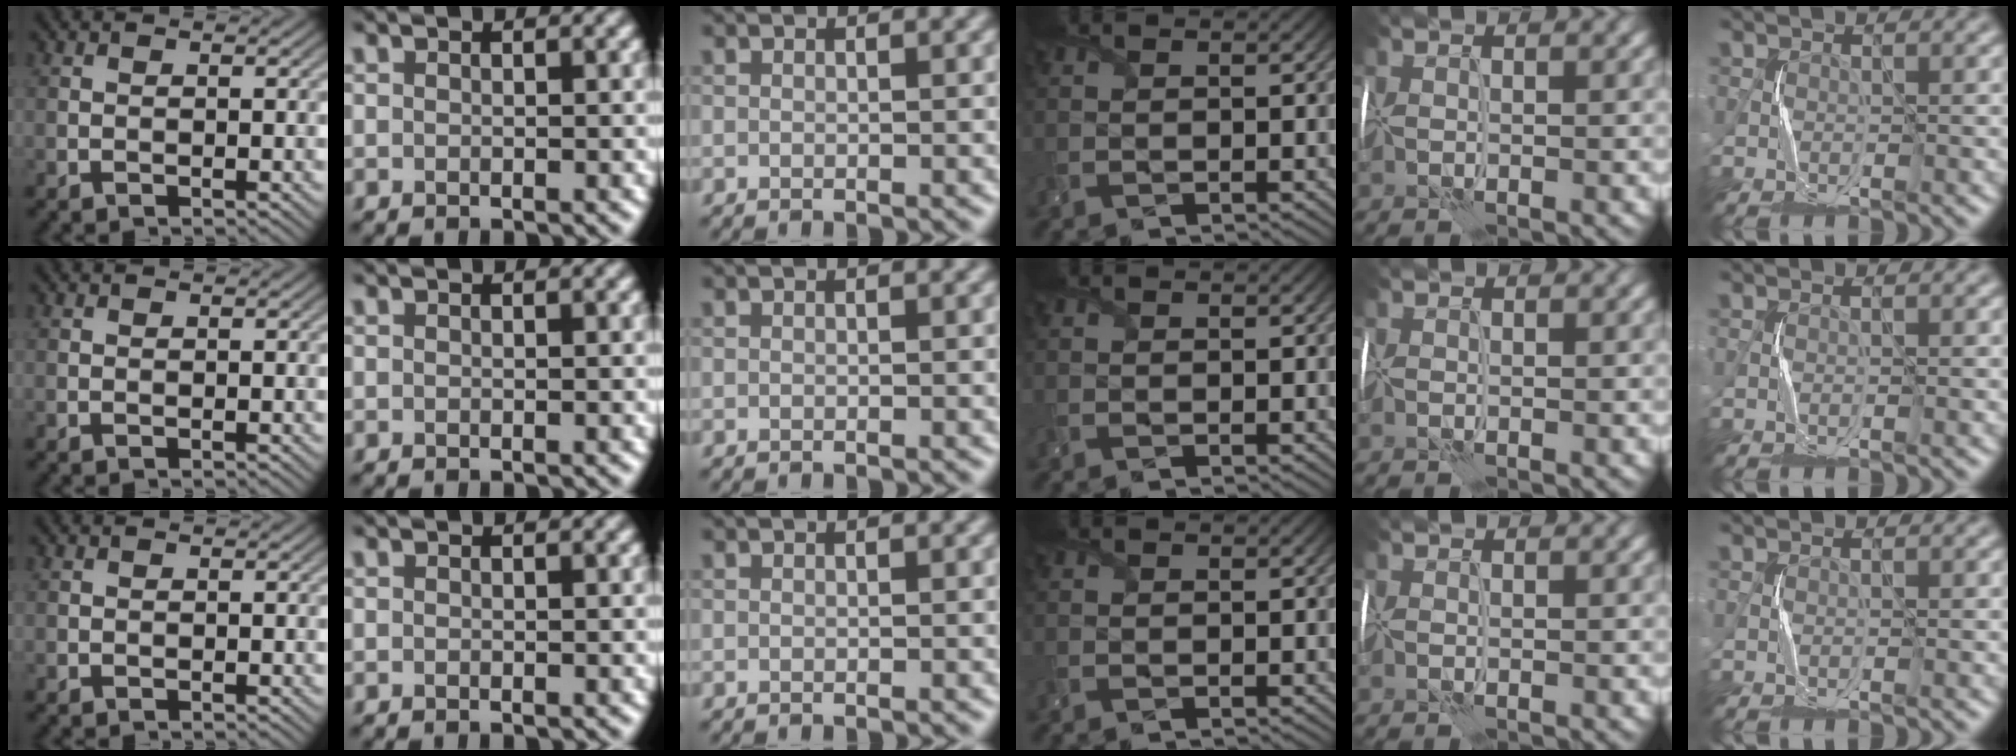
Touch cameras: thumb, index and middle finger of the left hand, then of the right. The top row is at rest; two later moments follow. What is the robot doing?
{"motion": "wrap", "object": "receipt paper"}